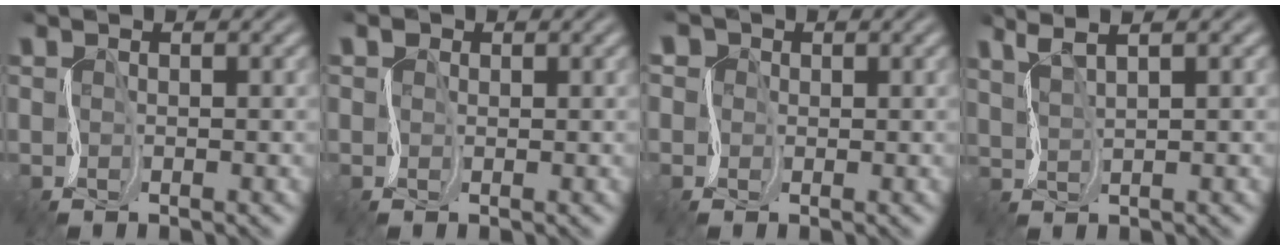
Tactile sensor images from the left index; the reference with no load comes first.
{"total": 1.1, "force": [0.5, 0.9, 0.2], "torque": [0.000, 0.010, -0.004]}
{"total": 3.4, "force": [0.1, 3.1, 1.5], "torque": [-0.028, 0.010, -0.026]}
{"total": 3.4, "force": [3.3, 0.2, 0.8], "torque": [-0.027, 0.018, 0.042]}